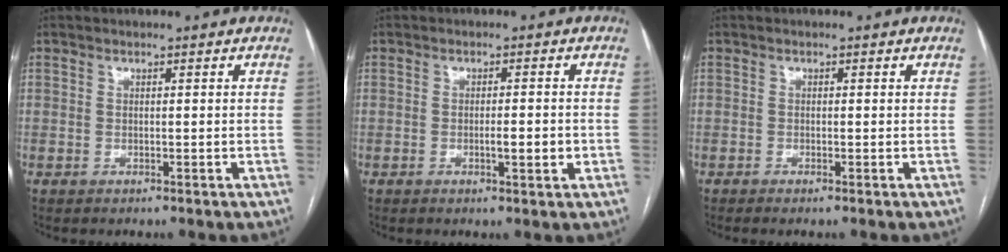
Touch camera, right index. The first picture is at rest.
{"total": 2.8, "force": [-0.6, 0.6, 2.7], "torque": [-0.046, -0.001, -0.007]}
{"total": 0.7, "force": [-0.4, -0.1, 0.6], "torque": [-0.012, -0.002, -0.009]}